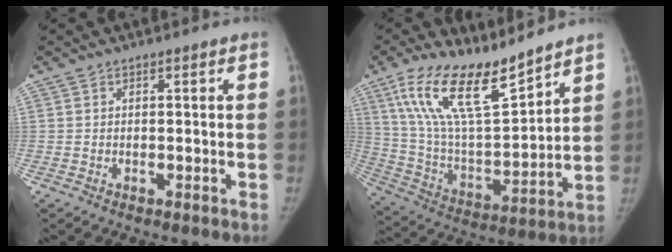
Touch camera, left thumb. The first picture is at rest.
{"total": 18.8, "force": [13.5, 5.5, 11.8], "torque": [-0.189, -0.065, 0.260]}